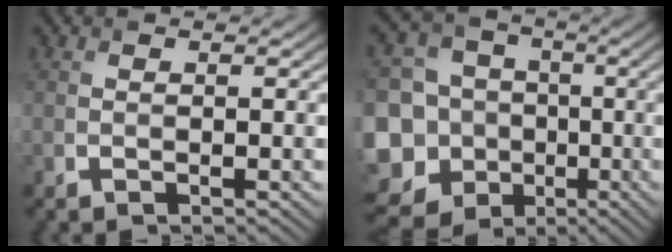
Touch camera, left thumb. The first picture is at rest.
{"total": 18.2, "force": [-8.2, 15.1, 5.9], "torque": [-0.183, -0.014, -0.140]}